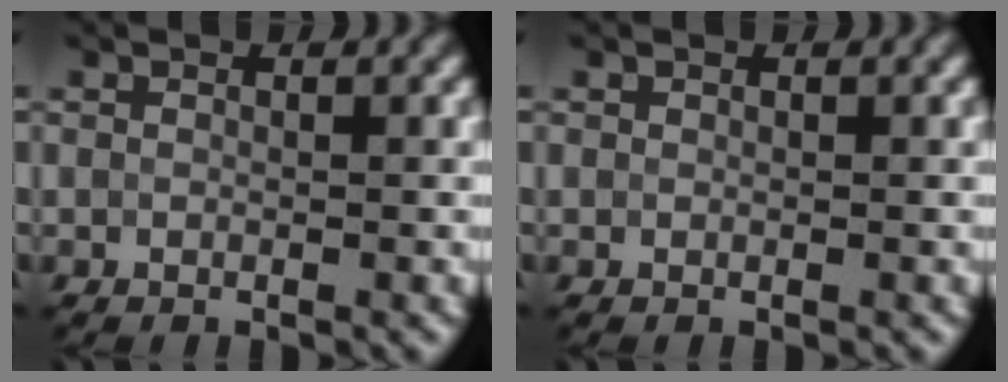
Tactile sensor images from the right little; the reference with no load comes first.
{"total": 0.0}